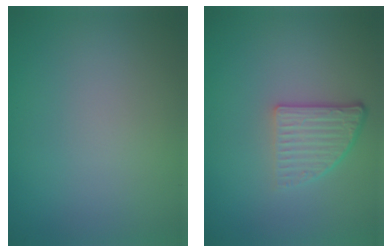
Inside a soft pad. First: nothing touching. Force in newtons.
{"total": 3.8, "press": 2.6, "slide": 2.8}